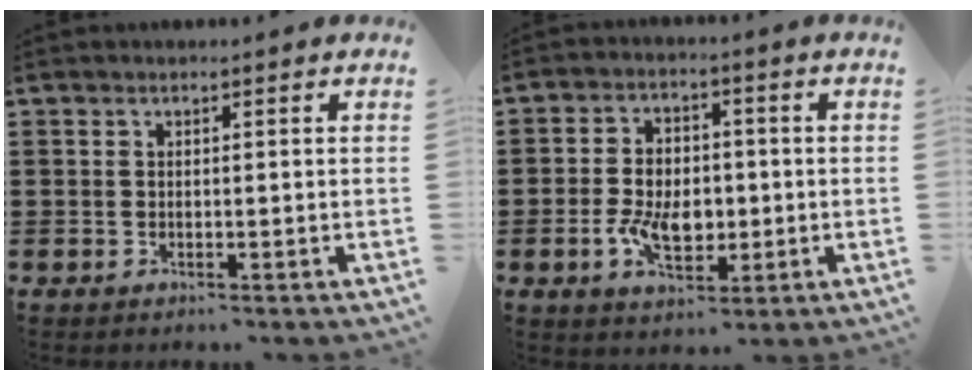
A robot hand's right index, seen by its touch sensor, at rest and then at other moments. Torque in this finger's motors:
{"motor_torque": [2.14, 0.00, 0.58, 0.07]}